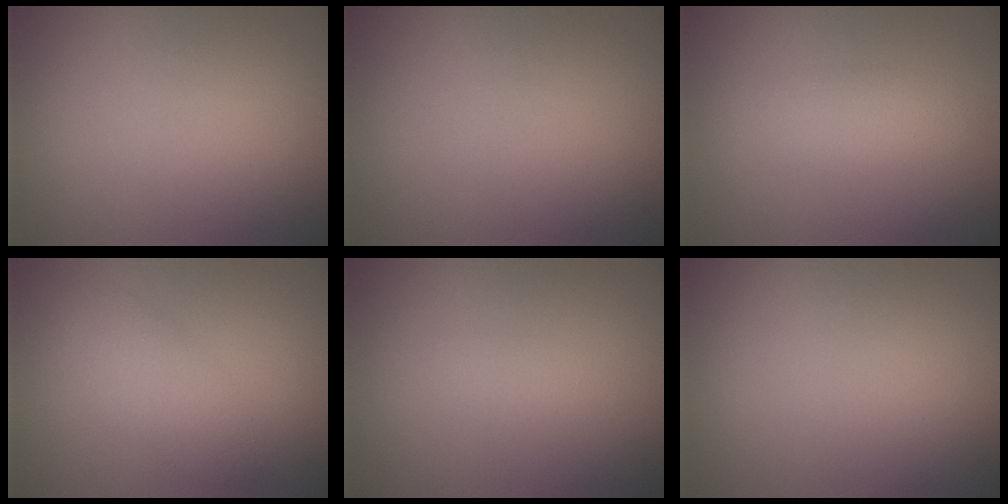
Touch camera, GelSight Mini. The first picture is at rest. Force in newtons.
{"total": 0.0}
{"total": 2.3, "press": 2.3, "slide": 0.0}
{"total": 3.0, "press": 3.0, "slide": 0.0}
{"total": 0.9, "press": 0.9, "slide": 0.0}
{"total": 0.0}